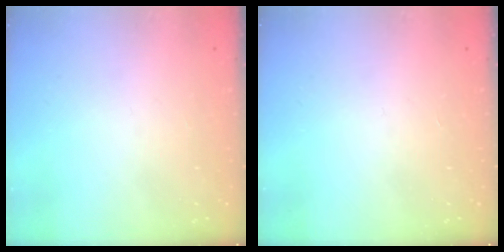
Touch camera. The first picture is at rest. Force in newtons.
{"total": 0.0}